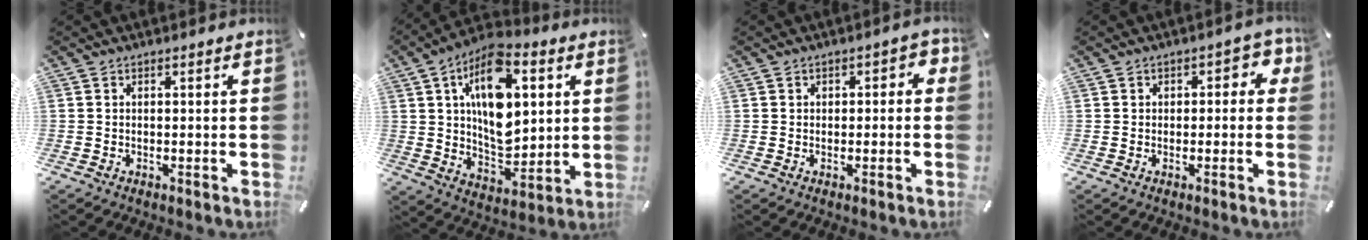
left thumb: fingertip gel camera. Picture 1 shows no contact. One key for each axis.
{"total": 18.2, "fx": 5.3, "fy": 10.6, "fz": 13.8, "tx": -0.241, "ty": -0.014, "tz": 0.091}
{"total": 2.0, "fx": -0.5, "fy": 1.5, "fz": 1.2, "tx": -0.014, "ty": 0.007, "tz": -0.013}
{"total": 3.6, "fx": 0.4, "fy": 2.5, "fz": 2.5, "tx": -0.025, "ty": 0.003, "tz": 0.000}